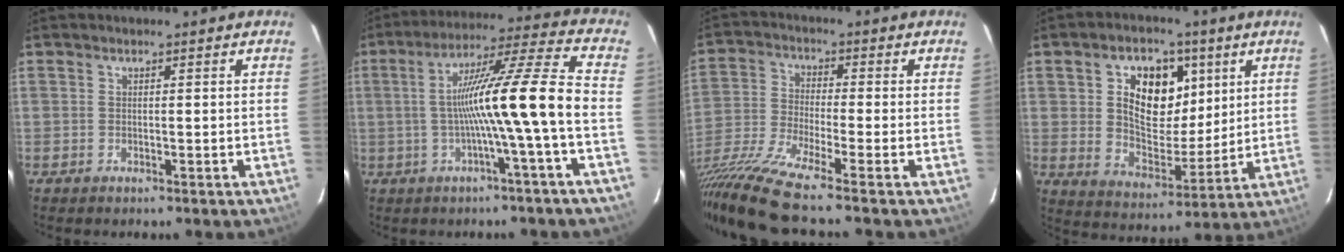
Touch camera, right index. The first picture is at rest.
{"total": 14.4, "force": [-2.8, -2.1, 14.0], "torque": [-0.234, 0.014, -0.047]}
{"total": 13.9, "force": [-11.5, -1.3, 7.8], "torque": [-0.162, -0.048, -0.223]}
{"total": 13.8, "force": [4.6, 8.6, 9.8], "torque": [-0.168, 0.010, 0.083]}